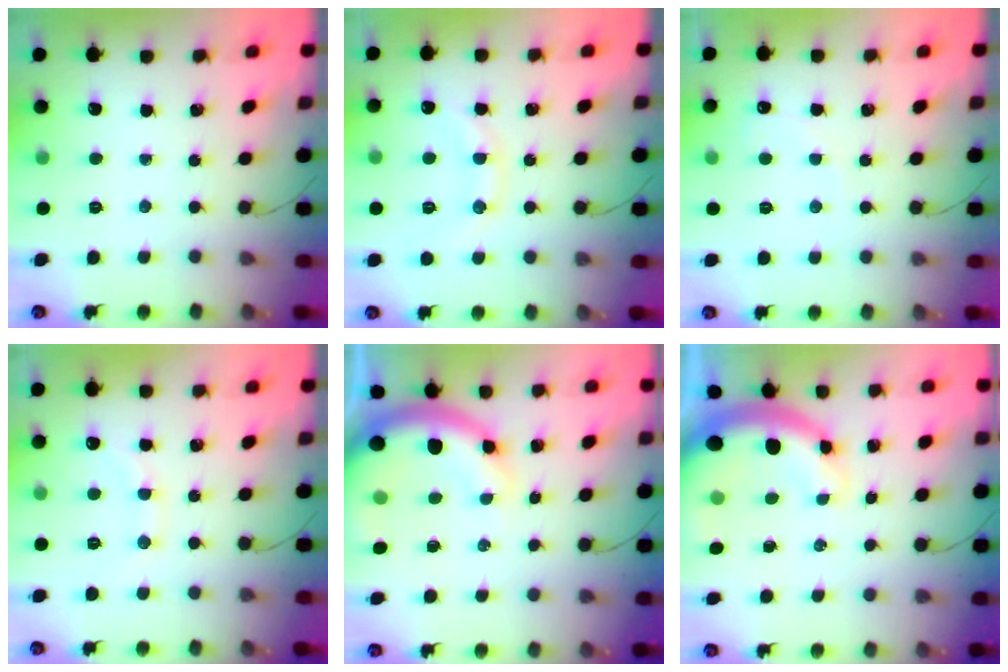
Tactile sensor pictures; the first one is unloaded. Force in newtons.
{"total": 12.3, "press": 12.2, "slide": 0.8}
{"total": 5.5, "press": 5.4, "slide": 1.1}
{"total": 7.1, "press": 6.8, "slide": 1.8}
{"total": 12.7, "press": 12.4, "slide": 2.7}
{"total": 8.7, "press": 8.4, "slide": 2.2}